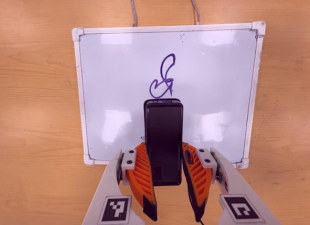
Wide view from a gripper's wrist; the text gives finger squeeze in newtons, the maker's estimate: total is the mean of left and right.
{"total": 8.6, "left": 6.3, "right": 11.0}